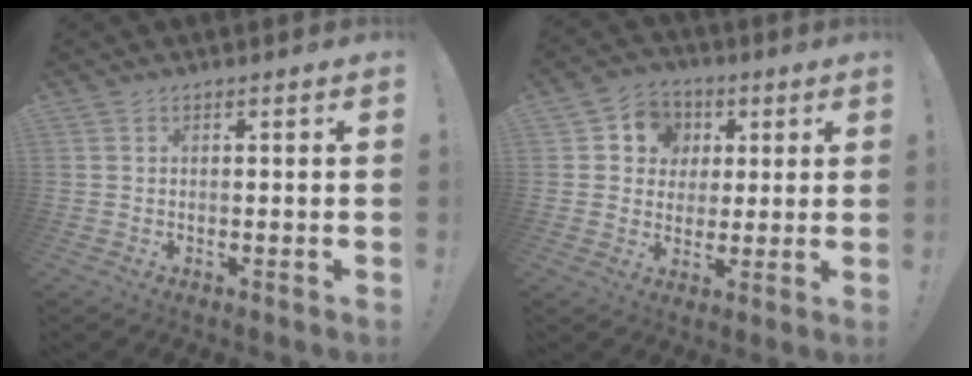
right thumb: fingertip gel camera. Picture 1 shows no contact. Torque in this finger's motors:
{"motor_torque": [0.12, 1.18, 0.42, -0.41, -0.03]}